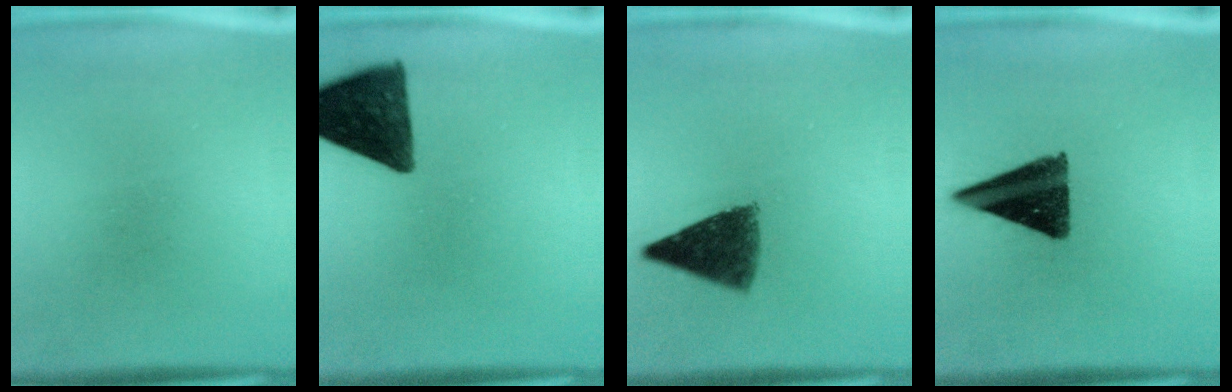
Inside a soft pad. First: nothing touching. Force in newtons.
{"total": 13.0}
{"total": 8.2}
{"total": 13.0}